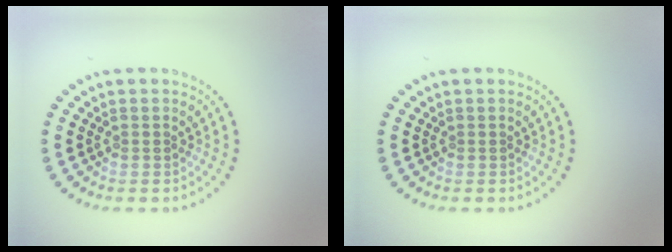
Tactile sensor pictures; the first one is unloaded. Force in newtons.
{"total": 0.0}